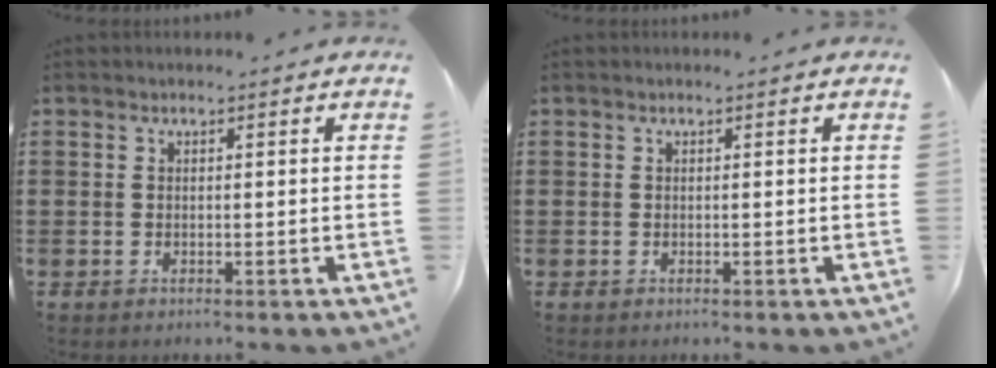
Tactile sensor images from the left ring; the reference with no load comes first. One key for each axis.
{"total": 0.0}